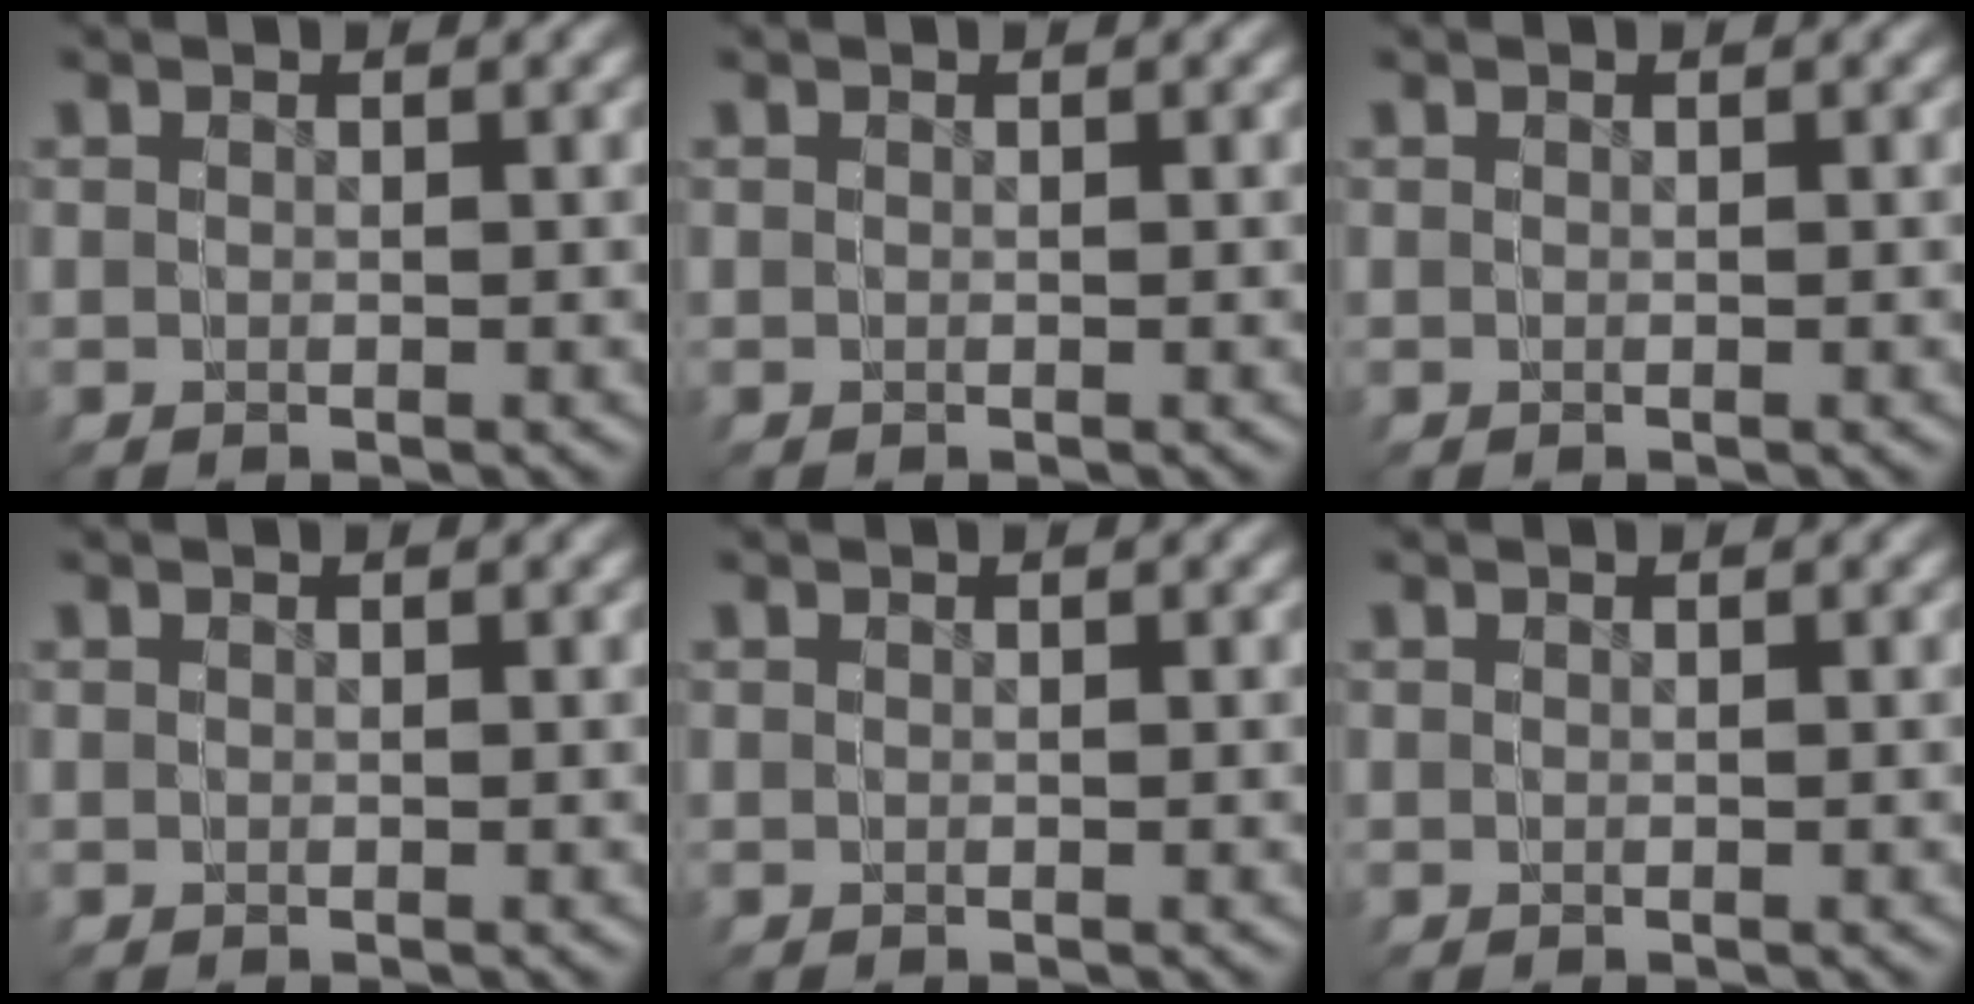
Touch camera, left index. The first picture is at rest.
{"total": 0.0}
{"total": 0.0}
{"total": 0.0}
{"total": 0.0}
{"total": 0.0}